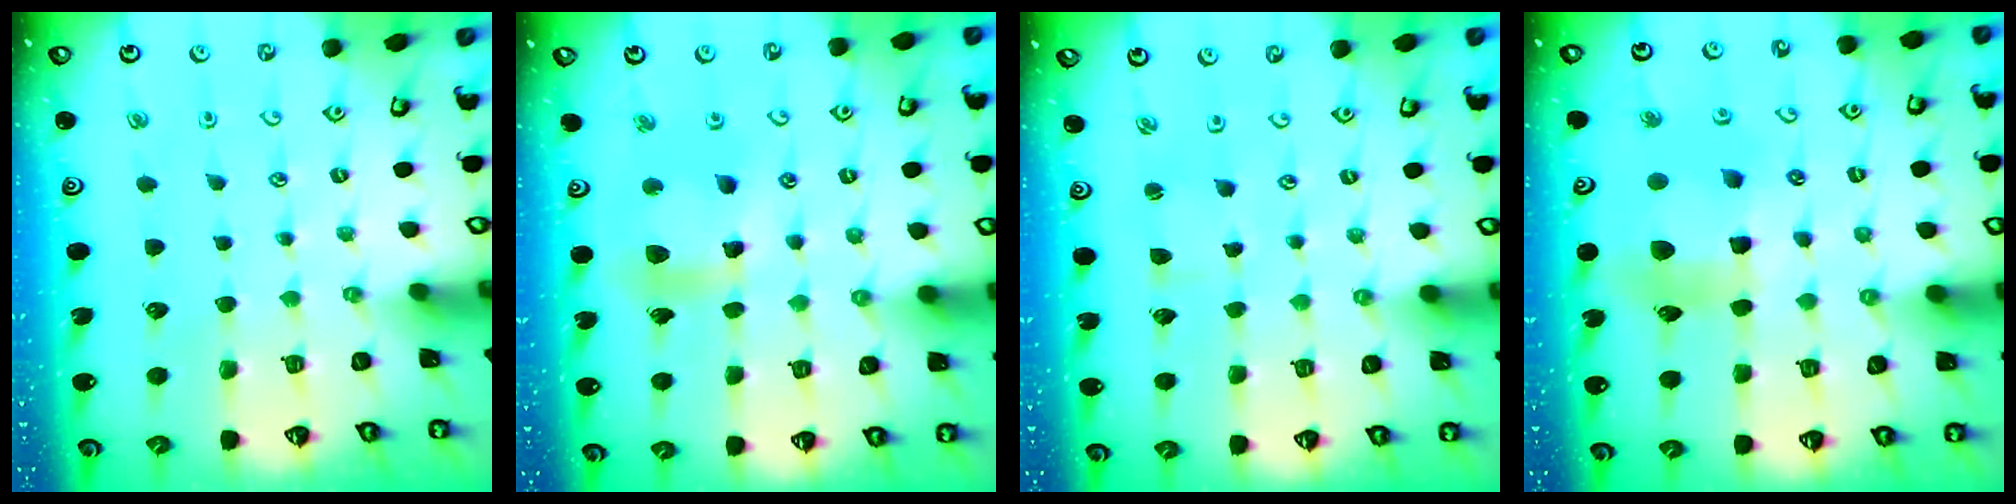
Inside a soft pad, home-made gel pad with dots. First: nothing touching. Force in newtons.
{"total": 10.9, "press": 10.7, "slide": 2.1}
{"total": 2.1, "press": 2.1, "slide": 0.2}
{"total": 12.1, "press": 11.9, "slide": 1.8}